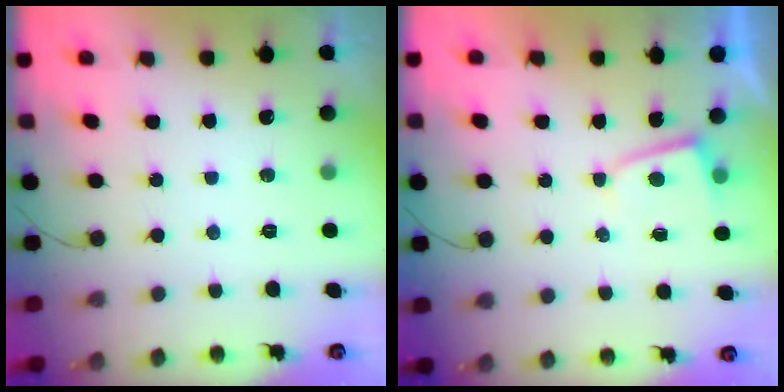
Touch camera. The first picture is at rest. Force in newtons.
{"total": 3.2, "press": 3.2, "slide": 0.3}